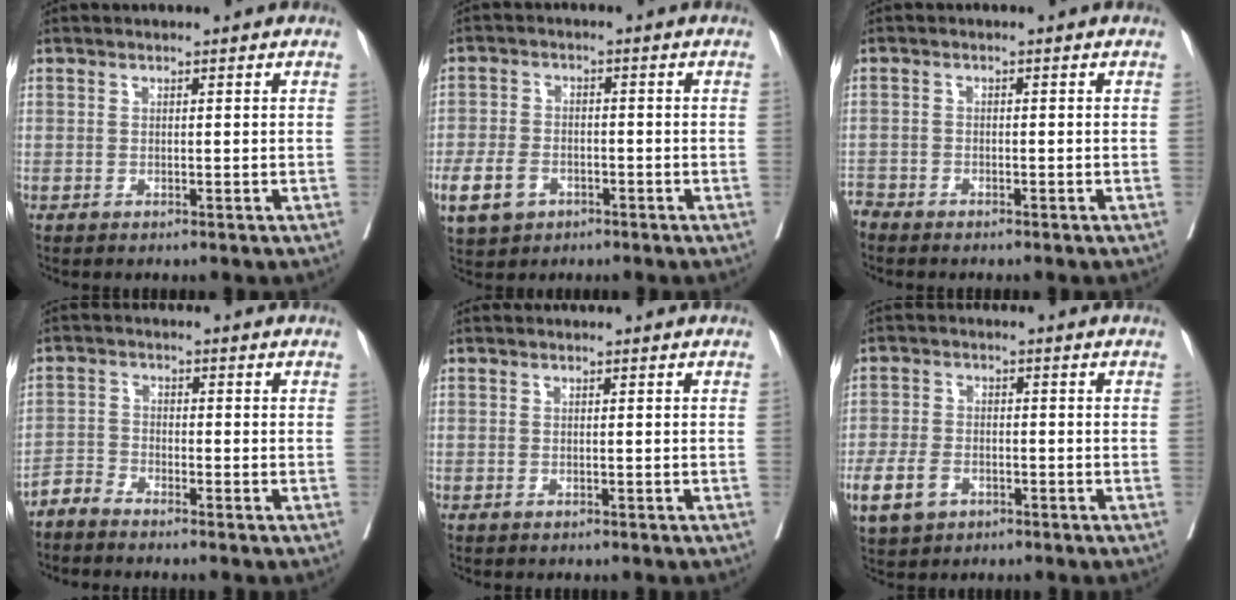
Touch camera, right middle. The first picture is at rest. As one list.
[{"total": 7.5, "force": [-3.7, 5.5, 3.7], "torque": [-0.093, 0.002, -0.058]}, {"total": 2.2, "force": [-2.0, 0.7, -0.4], "torque": [0.007, -0.002, -0.042]}, {"total": 2.4, "force": [-2.4, 0.1, 0.0], "torque": [0.005, -0.008, -0.053]}, {"total": 0.0}, {"total": 7.2, "force": [-3.7, 4.9, 3.6], "torque": [-0.090, 0.001, -0.061]}]